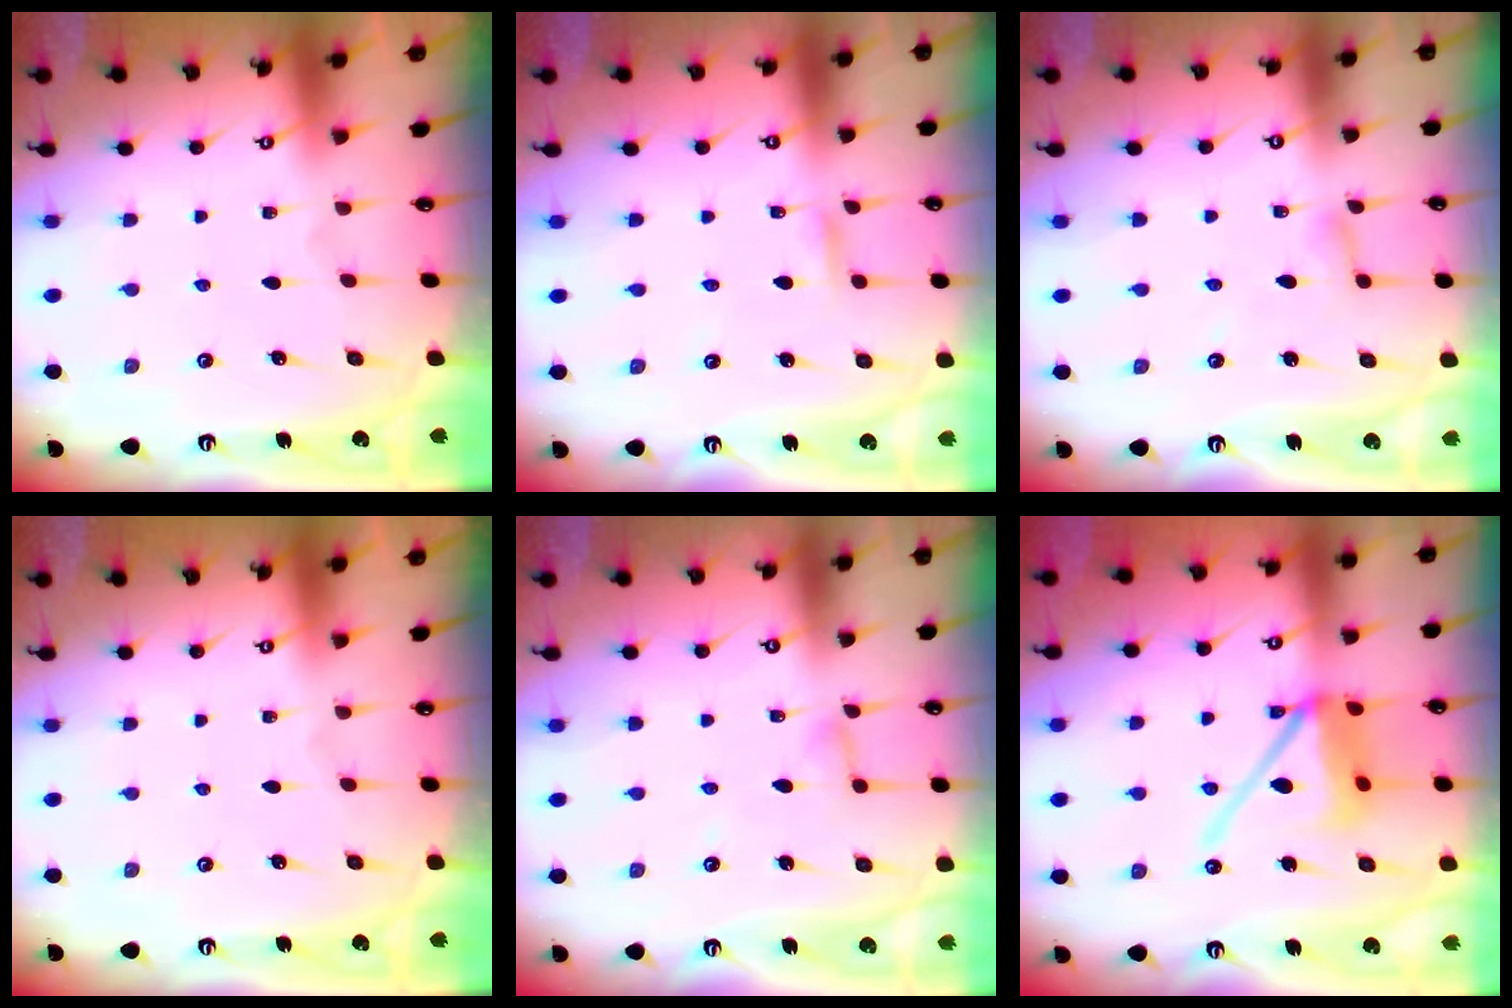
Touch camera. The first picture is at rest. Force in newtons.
{"total": 3.6, "press": 3.5, "slide": 0.4}
{"total": 2.6, "press": 2.6, "slide": 0.3}
{"total": 0.0}
{"total": 4.3, "press": 4.3, "slide": 0.4}
{"total": 13.6, "press": 13.5, "slide": 1.7}